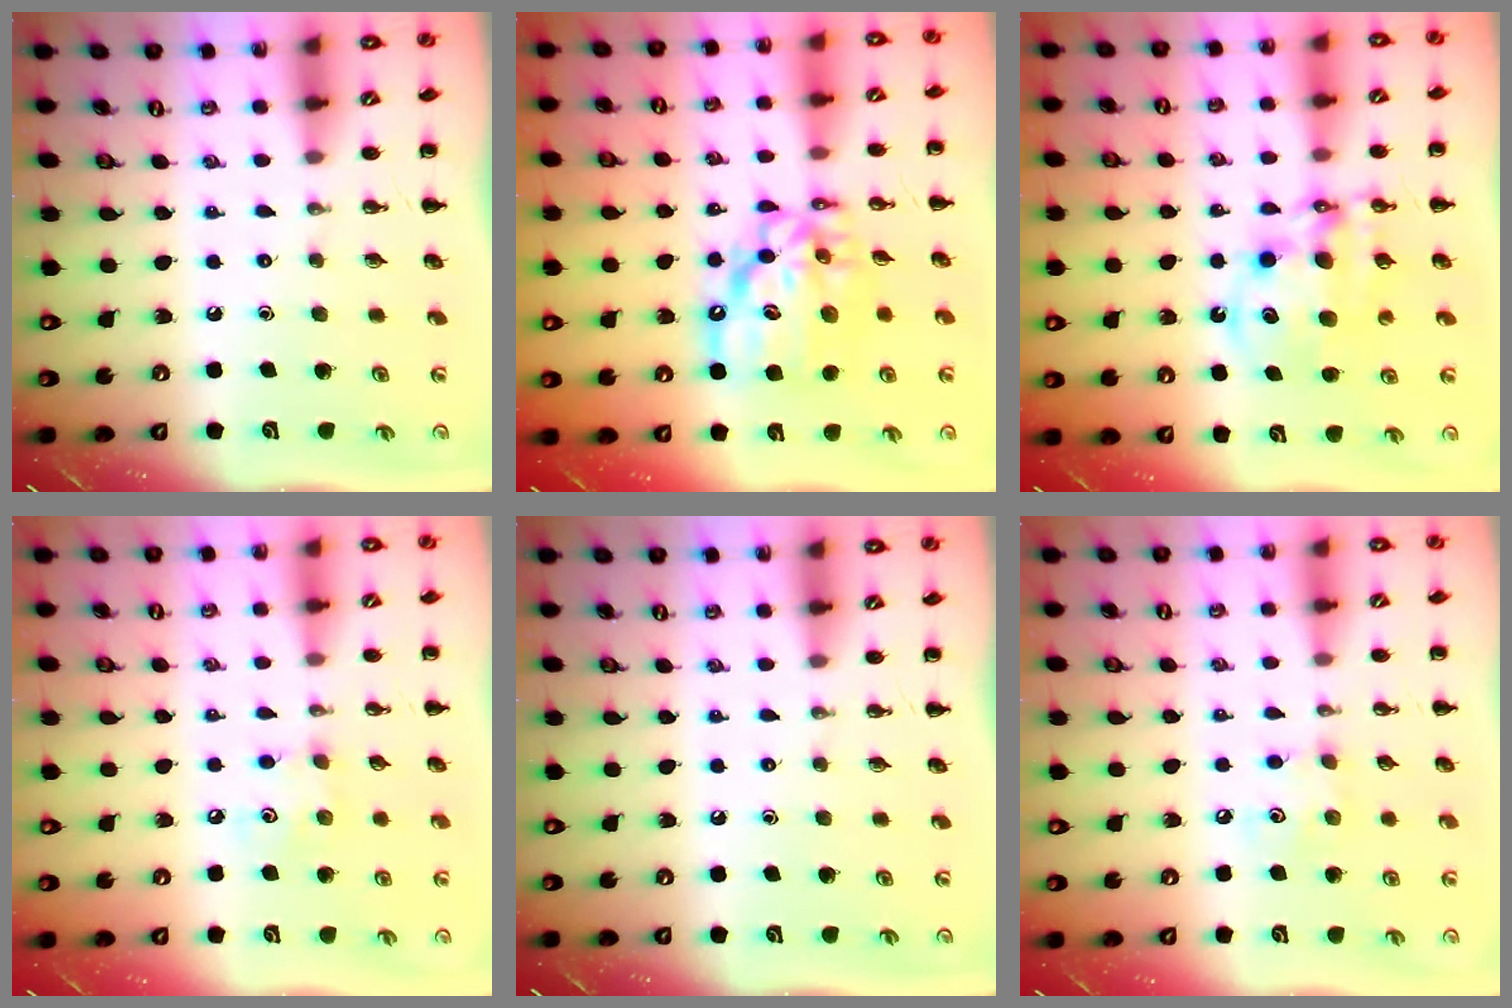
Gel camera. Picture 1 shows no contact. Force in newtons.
{"total": 14.1, "press": 13.5, "slide": 4.1}
{"total": 11.8, "press": 11.5, "slide": 2.6}
{"total": 4.8, "press": 4.7, "slide": 1.0}
{"total": 0.0}
{"total": 4.8, "press": 4.7, "slide": 1.0}